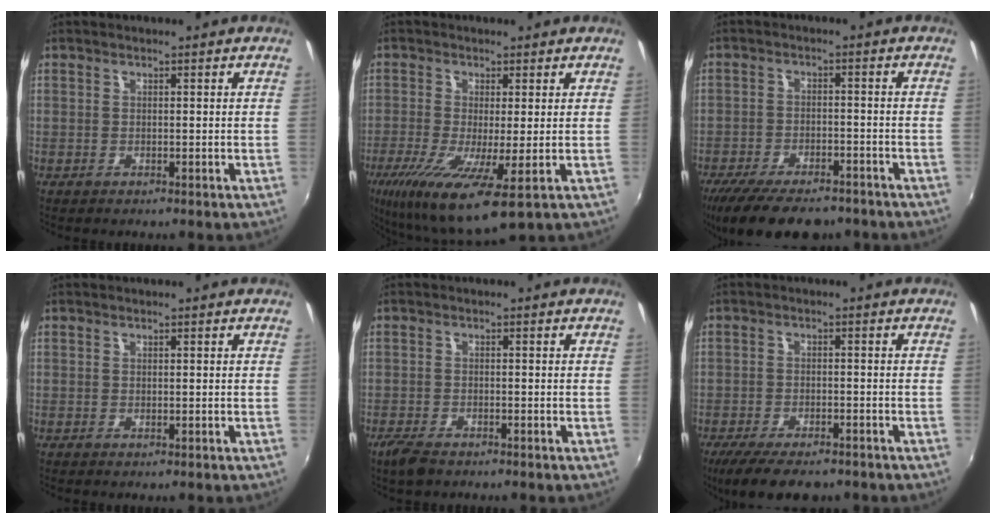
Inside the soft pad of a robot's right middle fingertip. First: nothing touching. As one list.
[{"total": 13.0, "force": [-5.0, 2.6, 11.7], "torque": [-0.239, -0.048, -0.087]}, {"total": 15.0, "force": [-11.6, 5.6, 7.8], "torque": [-0.169, -0.033, -0.180]}, {"total": 0.0}, {"total": 4.0, "force": [-3.0, 1.5, 2.2], "torque": [-0.058, -0.011, -0.058]}, {"total": 9.8, "force": [-7.5, 3.3, 5.3], "torque": [-0.120, -0.024, -0.124]}]